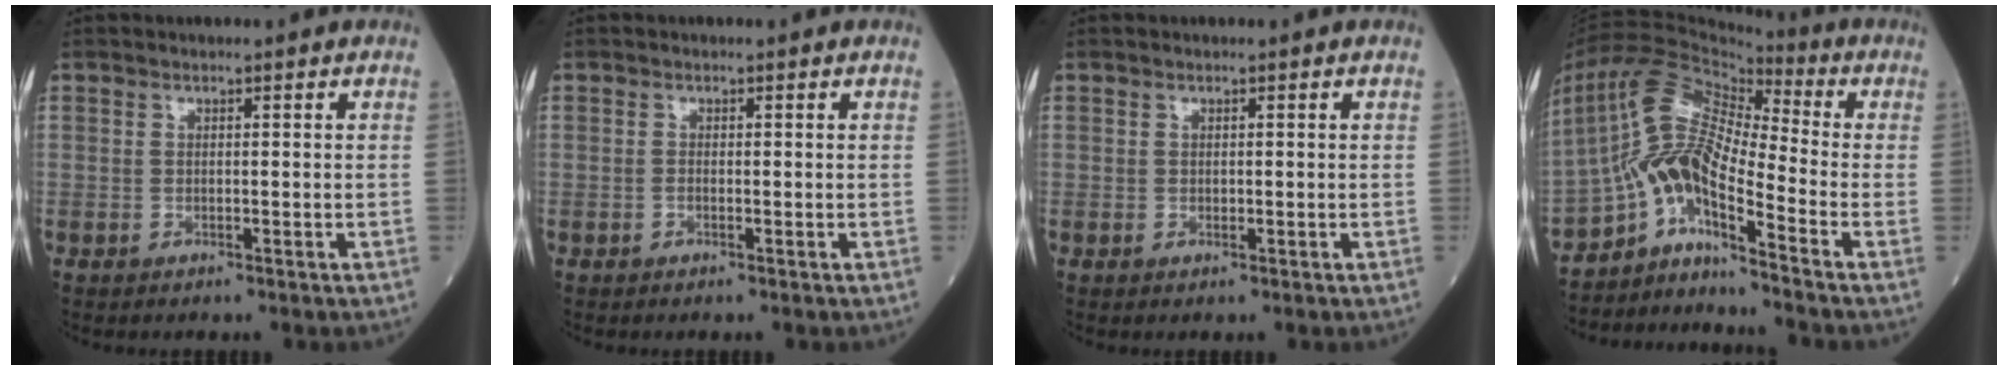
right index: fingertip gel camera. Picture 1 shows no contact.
{"total": 0.0}
{"total": 0.0}
{"total": 12.0, "force": [-6.4, 1.8, 10.0], "torque": [-0.210, 0.018, -0.115]}